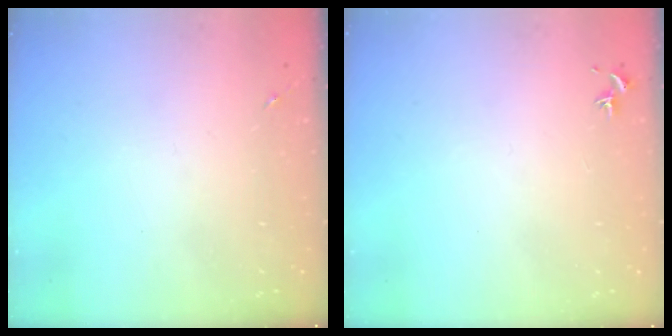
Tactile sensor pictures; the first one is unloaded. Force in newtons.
{"total": 0.0}